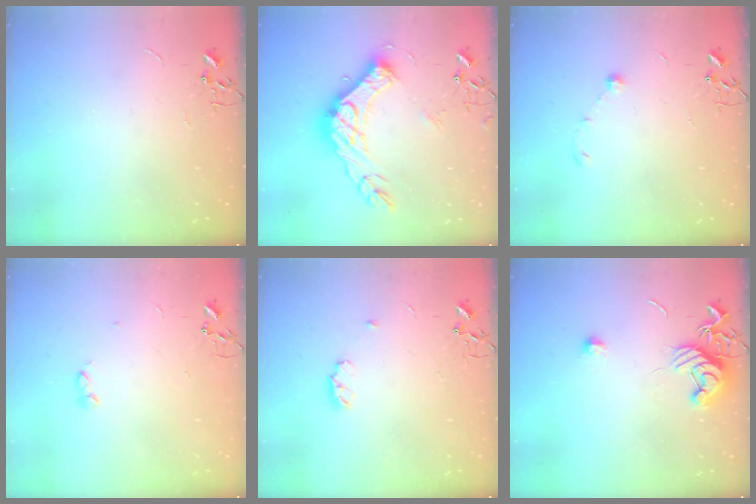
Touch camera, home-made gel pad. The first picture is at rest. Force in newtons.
{"total": 21.8, "press": 21.7, "slide": 2.2}
{"total": 5.4, "press": 5.3, "slide": 0.9}
{"total": 2.8, "press": 2.7, "slide": 0.5}
{"total": 5.9, "press": 5.8, "slide": 0.6}
{"total": 10.9, "press": 10.9, "slide": 0.4}